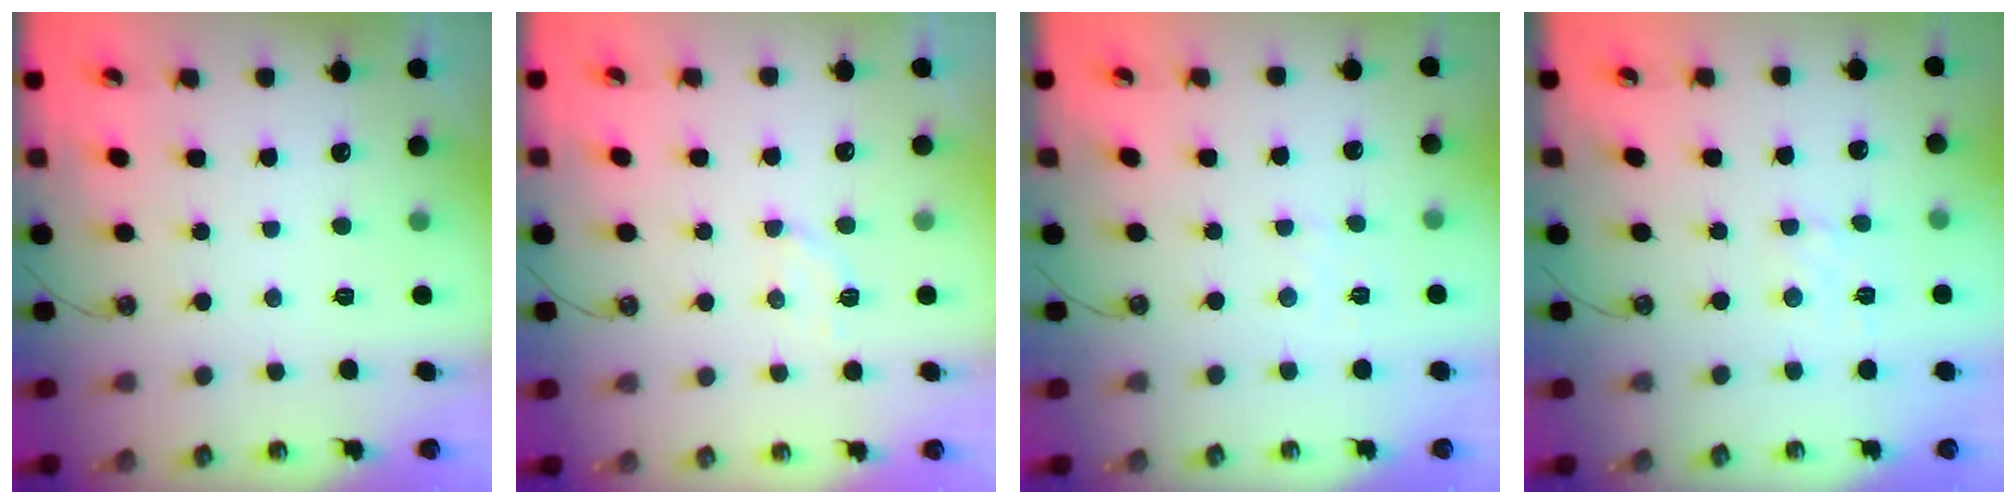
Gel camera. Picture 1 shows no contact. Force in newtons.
{"total": 3.0, "press": 2.8, "slide": 1.1}
{"total": 3.0, "press": 3.0, "slide": 0.5}
{"total": 2.6, "press": 2.6, "slide": 0.6}